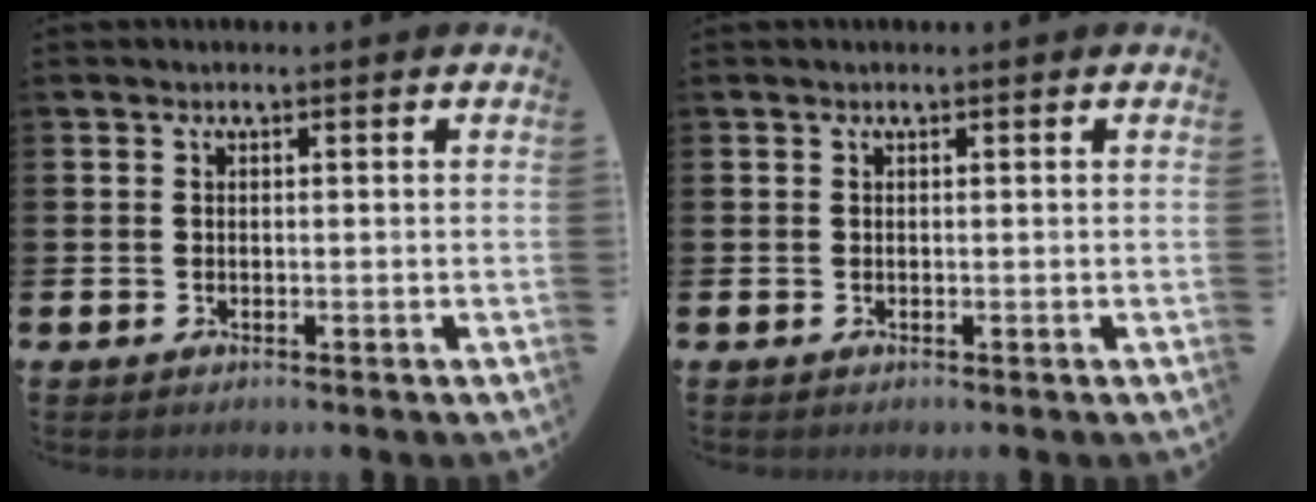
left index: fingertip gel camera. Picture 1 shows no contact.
{"total": 0.0}